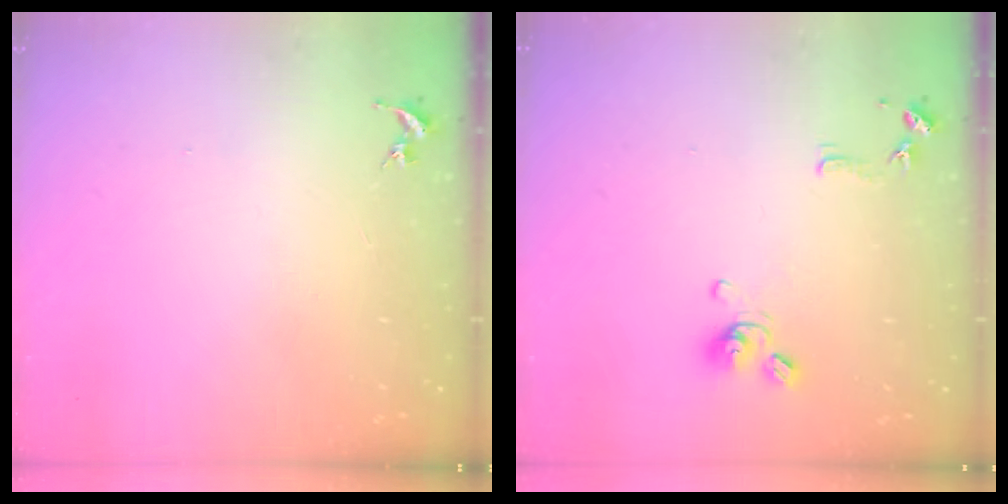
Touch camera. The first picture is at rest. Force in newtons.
{"total": 10.0, "press": 9.9, "slide": 1.2}